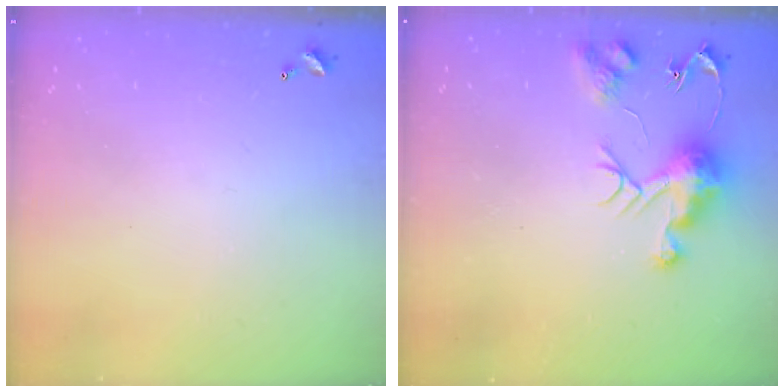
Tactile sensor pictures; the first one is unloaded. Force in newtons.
{"total": 10.6, "press": 10.6, "slide": 0.9}